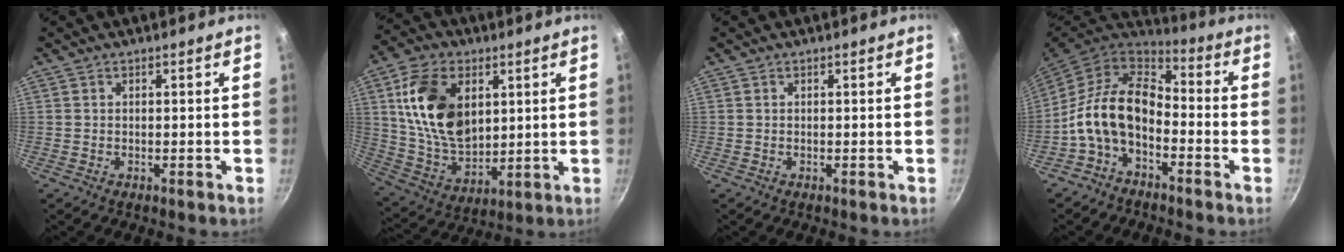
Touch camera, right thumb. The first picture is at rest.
{"total": 18.5, "force": [5.0, 11.9, 13.3], "torque": [-0.215, -0.017, 0.103]}
{"total": 0.0}
{"total": 13.6, "force": [-3.4, 8.5, 10.1], "torque": [-0.172, 0.048, -0.080]}